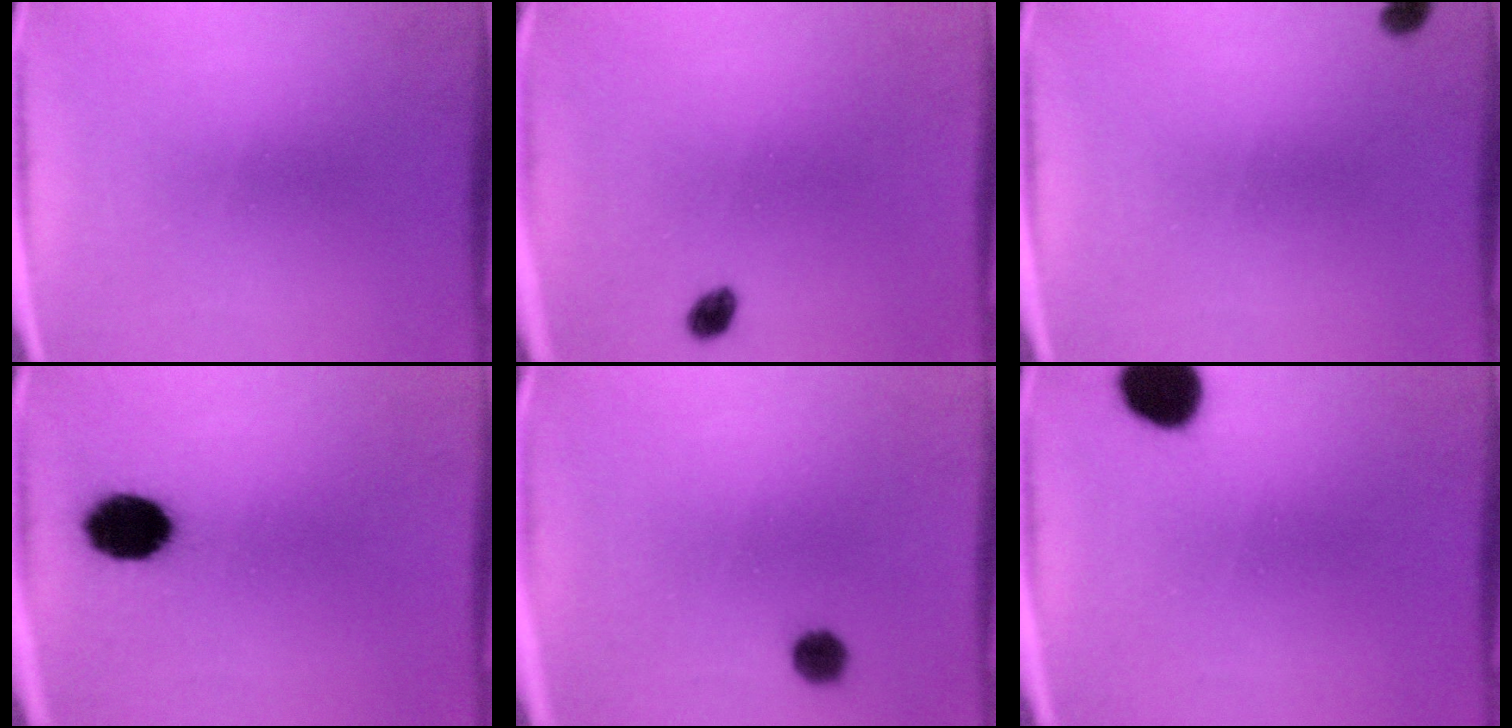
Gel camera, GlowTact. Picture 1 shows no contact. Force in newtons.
{"total": 1.9}
{"total": 1.5}
{"total": 9.8}
{"total": 3.4}
{"total": 9.1}